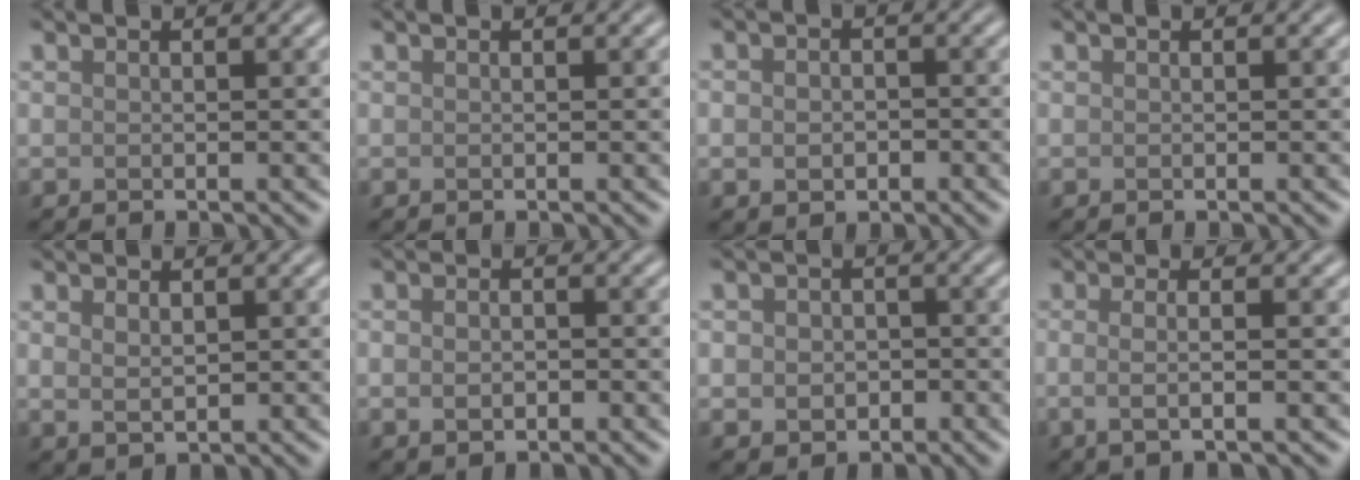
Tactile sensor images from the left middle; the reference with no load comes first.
{"total": 0.0}
{"total": 2.0, "force": [-0.4, 1.5, 1.2], "torque": [-0.015, -0.004, -0.006]}
{"total": 0.0}
{"total": 1.6, "force": [0.5, 1.0, 1.2], "torque": [-0.023, -0.003, 0.012]}
{"total": 1.8, "force": [-0.4, 1.2, 1.2], "torque": [-0.019, 0.000, -0.007]}
{"total": 3.0, "force": [-0.4, 2.6, 1.5], "torque": [-0.007, -0.006, -0.015]}
{"total": 2.8, "force": [-0.3, 1.0, 2.6], "torque": [-0.038, -0.002, -0.014]}